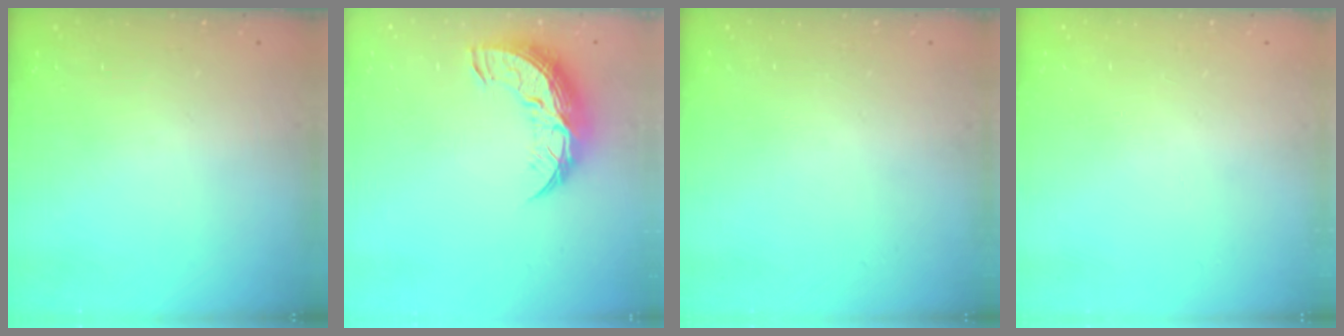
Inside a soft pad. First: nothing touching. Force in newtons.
{"total": 11.5, "press": 11.4, "slide": 0.7}
{"total": 0.0}
{"total": 0.0}